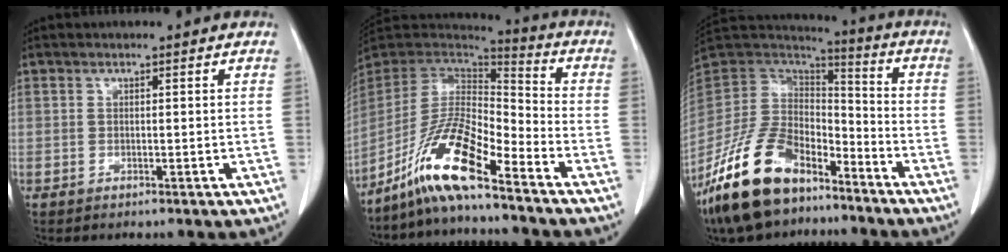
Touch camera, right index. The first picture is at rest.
{"total": 13.0, "force": [-8.9, 1.5, 9.4], "torque": [-0.185, 0.000, -0.170]}
{"total": 17.8, "force": [-12.4, 8.2, 9.9], "torque": [-0.207, 0.014, -0.231]}